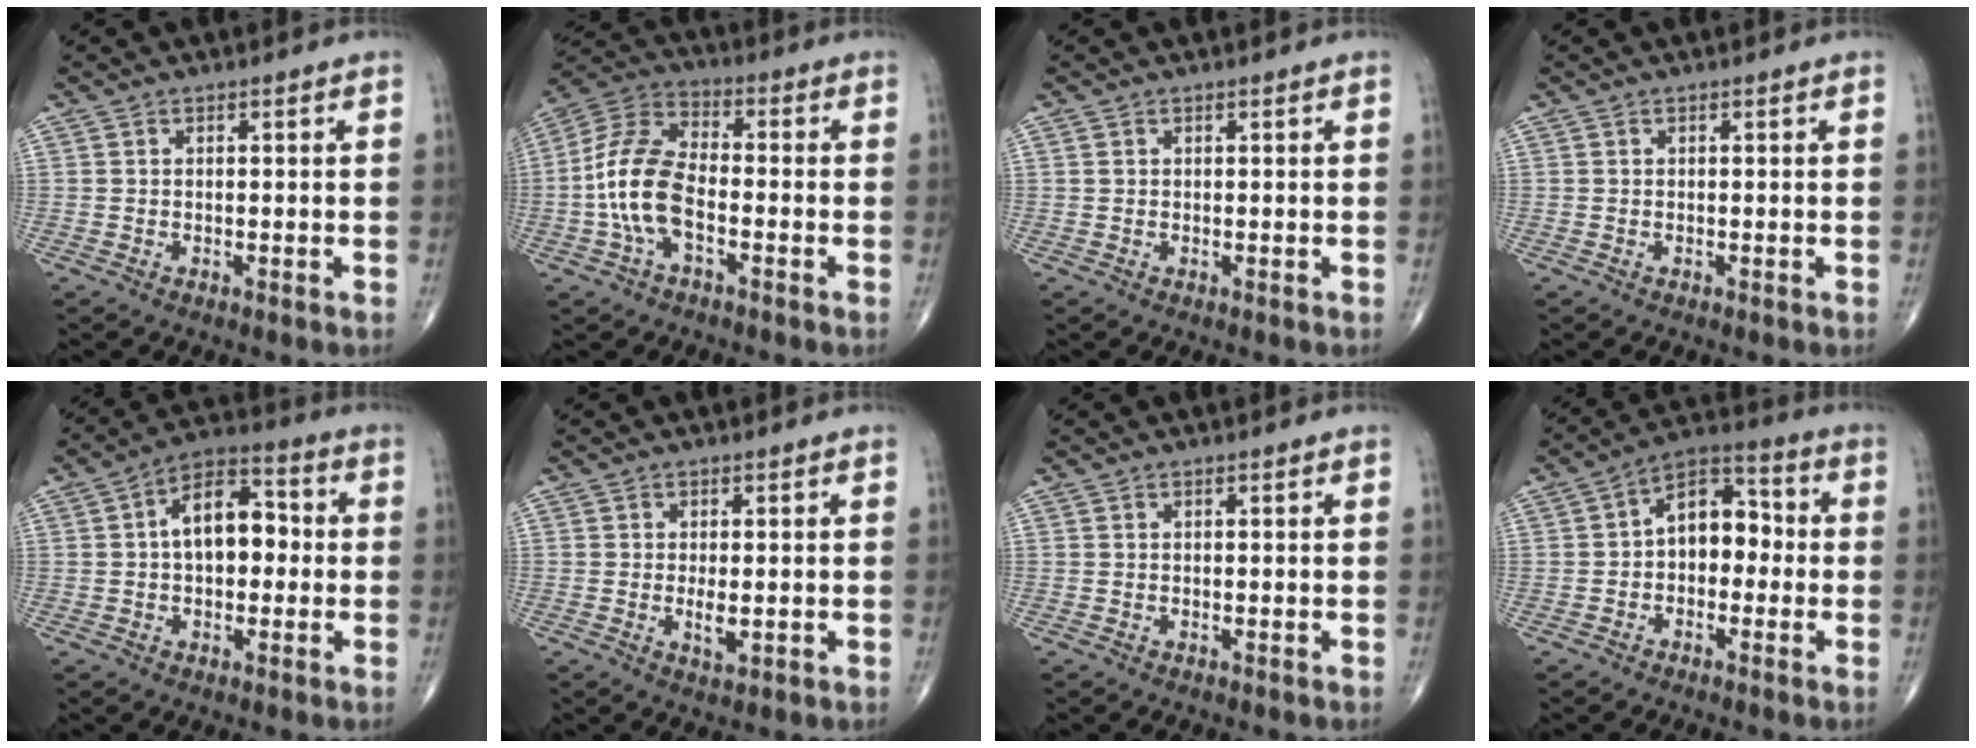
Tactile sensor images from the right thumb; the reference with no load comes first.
{"total": 12.3, "force": [-2.8, 6.3, 10.2], "torque": [-0.216, 0.037, -0.061]}
{"total": 0.5, "force": [0.2, 0.4, 0.2], "torque": [-0.004, 0.002, 0.005]}
{"total": 0.0}
{"total": 11.0, "force": [0.4, 6.7, 8.7], "torque": [-0.115, 0.032, -0.004]}
{"total": 2.9, "force": [-0.3, 1.2, 2.6], "torque": [-0.047, -0.006, -0.006]}
{"total": 0.0}
{"total": 9.8, "force": [-0.6, 6.5, 7.3], "torque": [-0.078, 0.039, -0.027]}